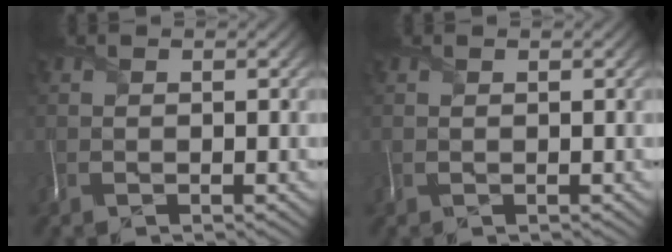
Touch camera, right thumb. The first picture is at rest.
{"total": 0.0}